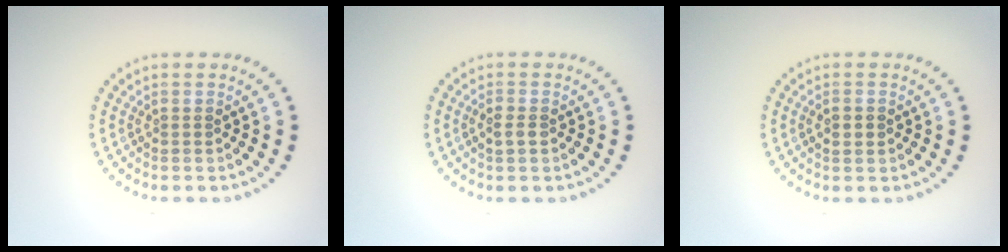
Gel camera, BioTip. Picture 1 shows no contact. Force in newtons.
{"total": 1.2, "press": 1.2, "slide": 0.1}
{"total": 1.1, "press": 1.1, "slide": 0.1}